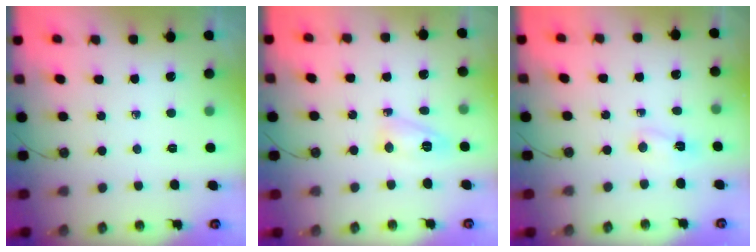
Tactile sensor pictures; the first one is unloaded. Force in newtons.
{"total": 6.8, "press": 6.8, "slide": 0.4}
{"total": 2.6, "press": 2.6, "slide": 0.6}